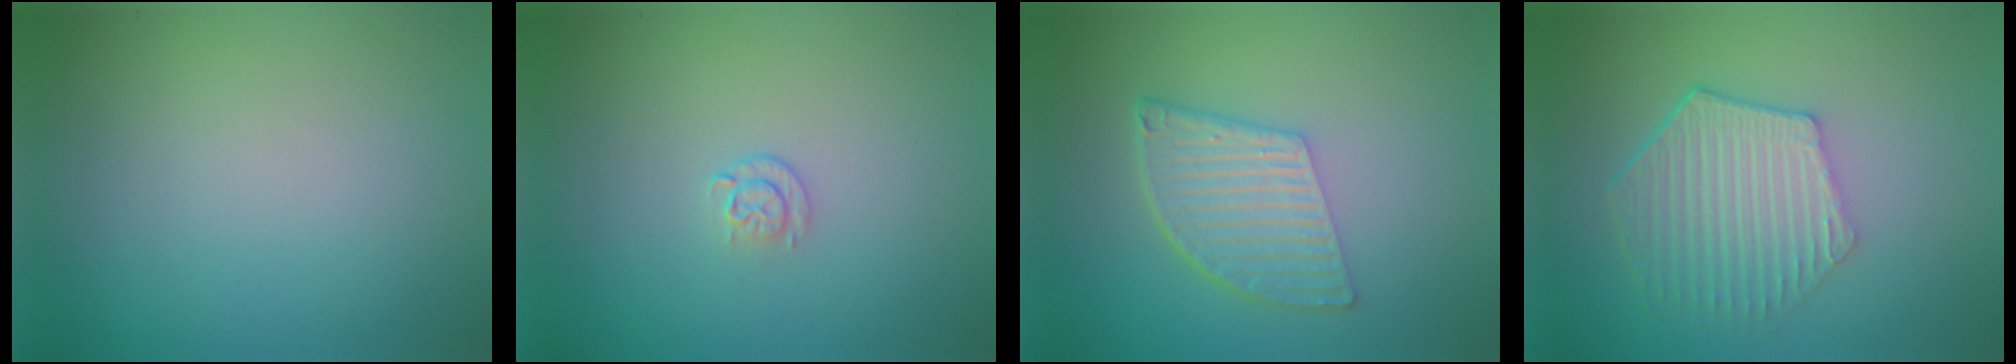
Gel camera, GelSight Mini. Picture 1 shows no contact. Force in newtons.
{"total": 1.1, "press": 0.6, "slide": 0.9}
{"total": 5.5, "press": 3.8, "slide": 4.1}
{"total": 5.9, "press": 4.5, "slide": 3.9}